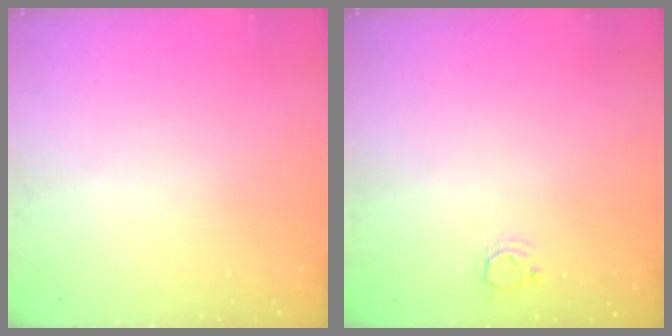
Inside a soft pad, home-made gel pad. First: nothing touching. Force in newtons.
{"total": 2.9, "press": 2.8, "slide": 0.4}